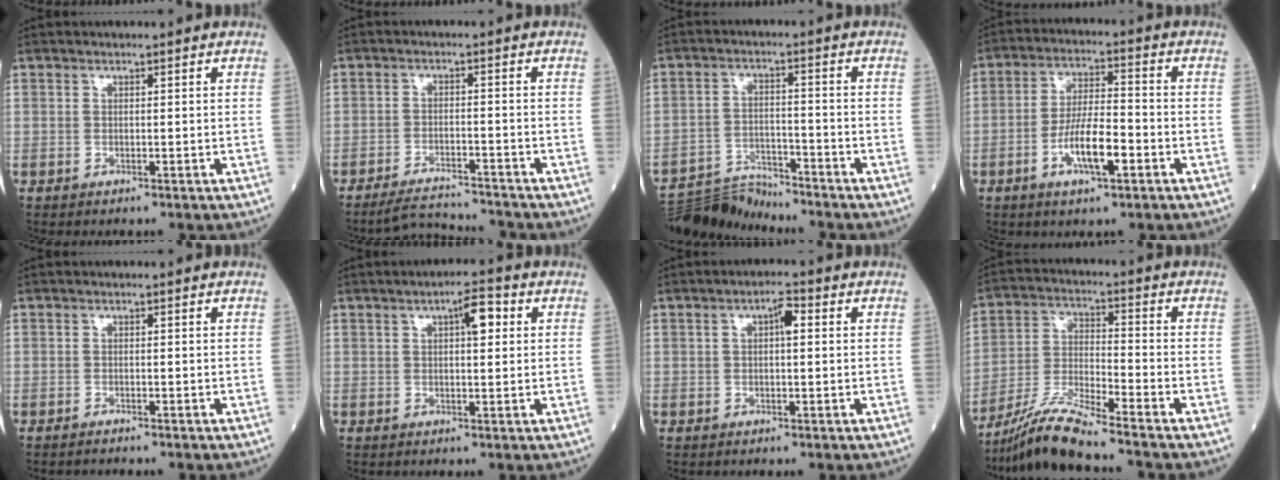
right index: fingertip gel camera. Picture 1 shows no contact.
{"total": 6.0, "force": [-6.0, -0.2, 0.4], "torque": [-0.009, -0.003, -0.102]}
{"total": 7.9, "force": [-7.9, 0.3, -0.2], "torque": [-0.002, 0.000, -0.145]}
{"total": 8.4, "force": [-3.2, 2.0, 7.4], "torque": [-0.147, 0.003, -0.056]}
{"total": 0.8, "force": [-0.8, 0.0, 0.2], "torque": [-0.007, 0.000, -0.008]}
{"total": 4.2, "force": [1.4, 1.1, 3.8], "torque": [-0.059, 0.010, 0.018]}
{"total": 2.9, "force": [0.6, 0.9, 2.7], "torque": [-0.044, 0.013, 0.008]}
{"total": 9.7, "force": [-8.6, -1.1, 4.4], "torque": [-0.092, -0.018, -0.162]}